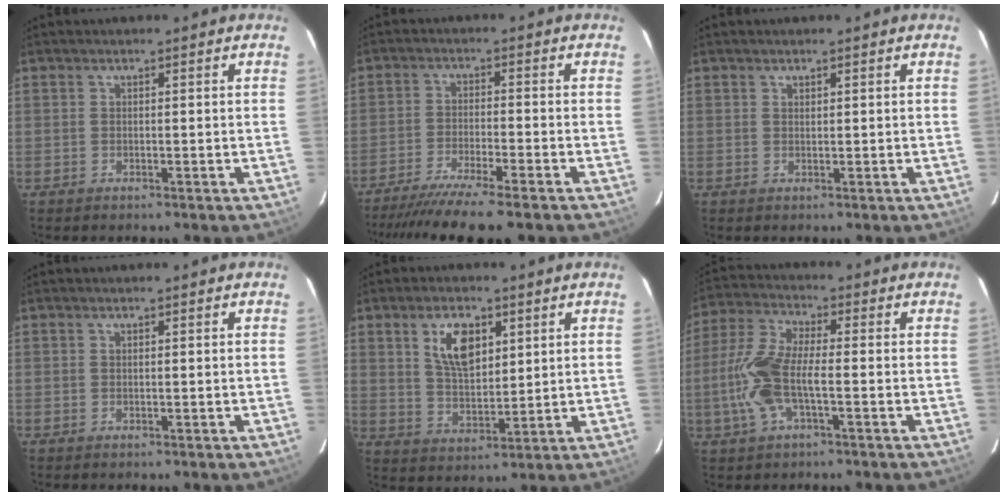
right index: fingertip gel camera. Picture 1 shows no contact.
{"total": 11.8, "force": [-10.1, -0.2, 6.1], "torque": [-0.132, -0.028, -0.166]}
{"total": 0.6, "force": [0.5, 0.3, 0.0], "torque": [0.000, -0.001, 0.010]}
{"total": 0.0}
{"total": 9.0, "force": [3.8, 4.7, 6.7], "torque": [-0.121, 0.005, 0.078]}
{"total": 11.4, "force": [-2.4, 4.0, 10.5], "torque": [-0.236, 0.005, -0.051]}